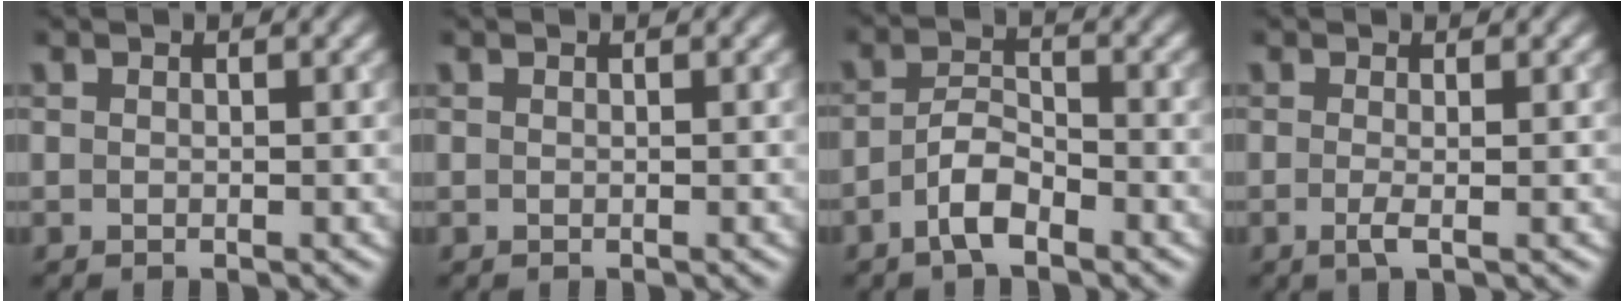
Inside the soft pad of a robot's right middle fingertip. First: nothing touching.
{"total": 0.0}
{"total": 3.3, "force": [-2.0, 1.1, 2.3], "torque": [-0.047, 0.007, -0.045]}
{"total": 1.7, "force": [-0.3, 0.5, 1.6], "torque": [-0.028, -0.006, -0.009]}